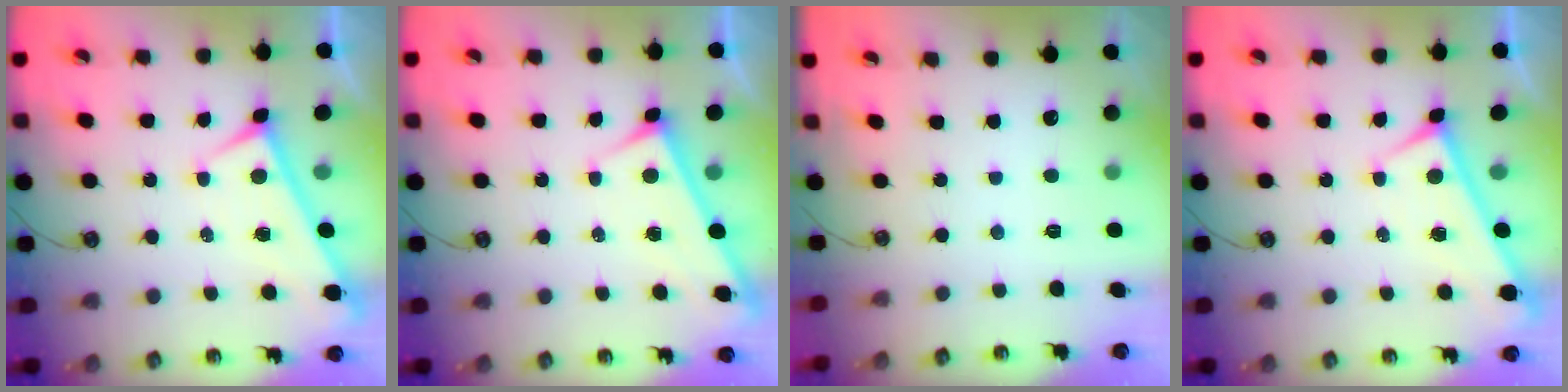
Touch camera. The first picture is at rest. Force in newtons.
{"total": 3.1, "press": 3.1, "slide": 0.2}
{"total": 0.0}
{"total": 0.0}